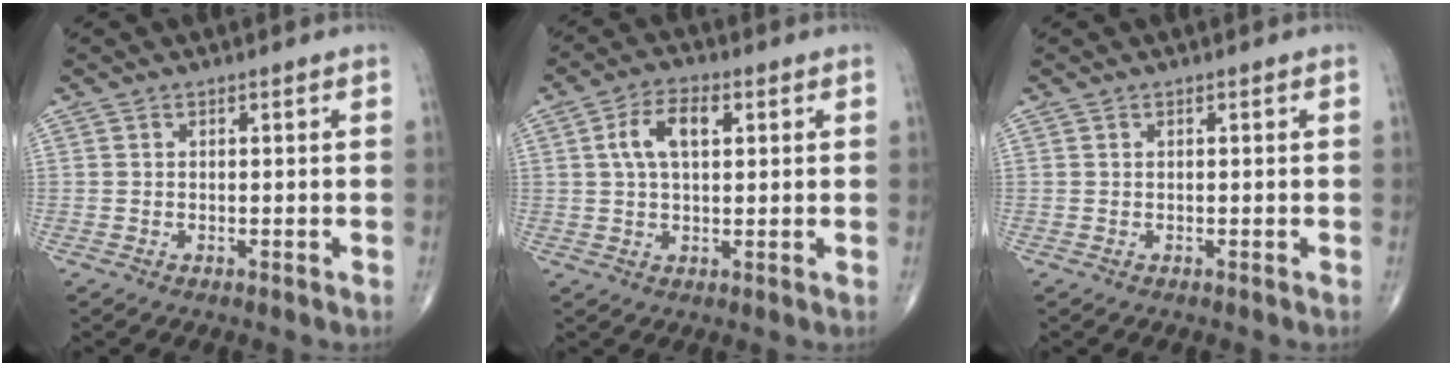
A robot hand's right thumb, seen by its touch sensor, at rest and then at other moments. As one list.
[{"total": 7.2, "force": [1.9, 3.8, 5.9], "torque": [-0.109, 0.011, 0.033]}, {"total": 0.0}]